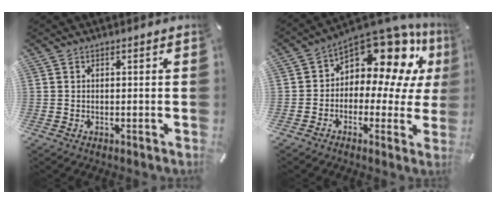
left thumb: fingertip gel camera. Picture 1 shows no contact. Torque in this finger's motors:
{"motor_torque": [0.86, 1.51, 0.78, 0.37, 0.20]}